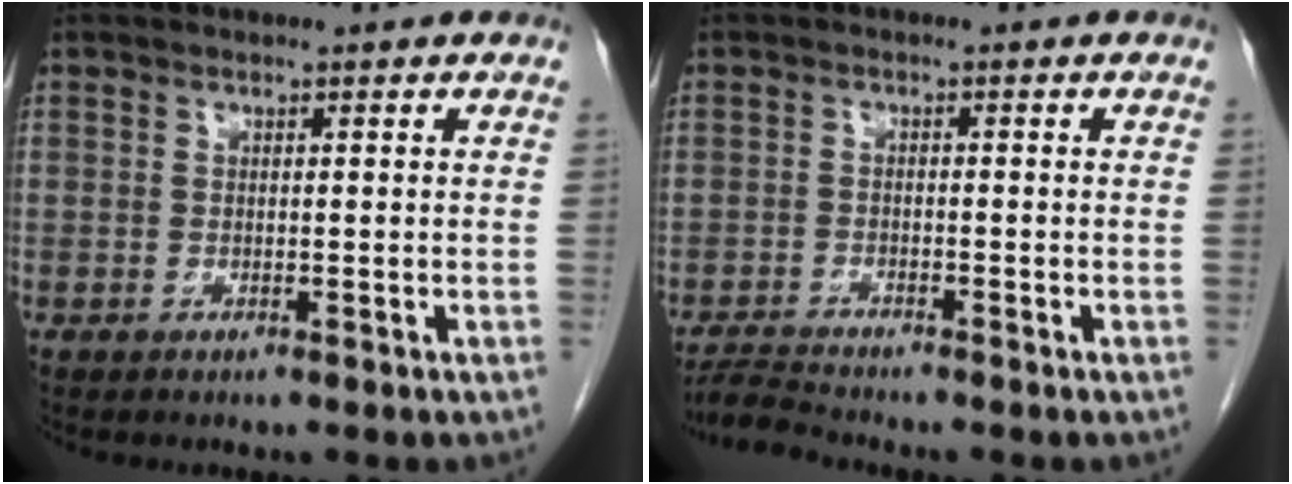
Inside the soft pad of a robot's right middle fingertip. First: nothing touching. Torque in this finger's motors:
{"motor_torque": [0.09, -0.08, 0.00, -0.01]}